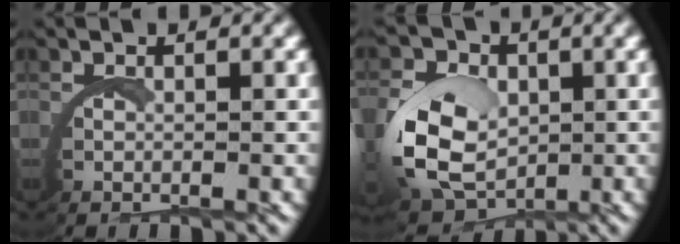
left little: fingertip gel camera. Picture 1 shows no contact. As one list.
[{"total": 7.5, "force": [-0.2, 5.8, 4.7], "torque": [-0.135, -0.033, 0.009]}]